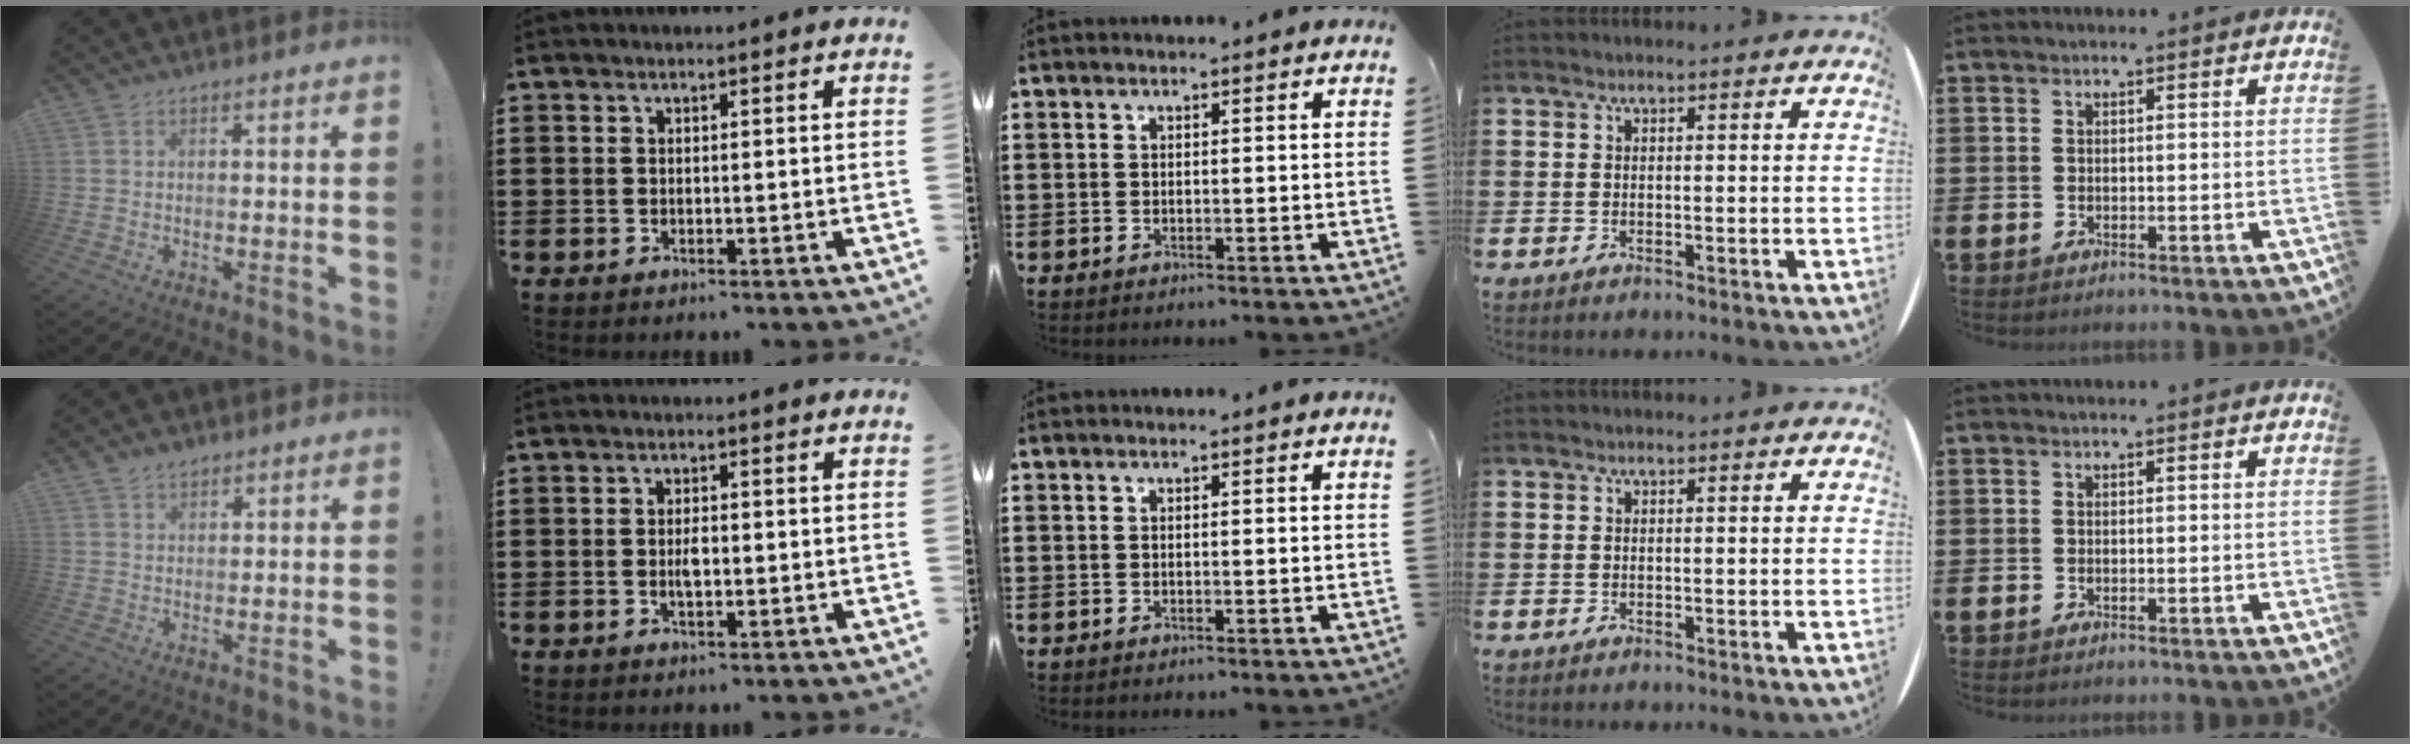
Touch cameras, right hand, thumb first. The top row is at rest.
{"thumb": {"total": 2.4, "force": [2.0, 1.2, 0.6], "torque": [-0.004, -0.013, 0.035]}, "index": {"total": 2.3, "force": [-0.2, 1.0, 2.1], "torque": [-0.040, 0.001, -0.004]}}